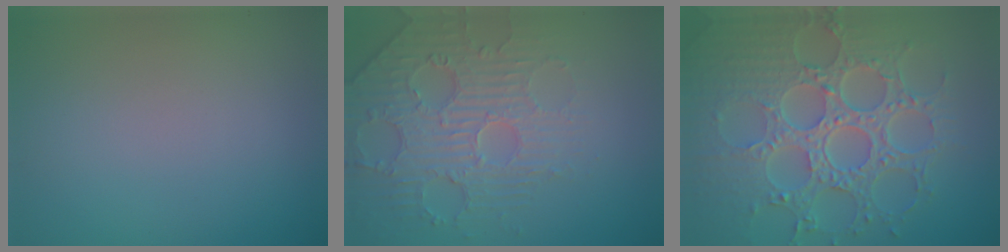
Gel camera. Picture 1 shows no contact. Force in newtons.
{"total": 4.8, "press": 4.0, "slide": 2.8}
{"total": 8.9, "press": 6.5, "slide": 6.1}